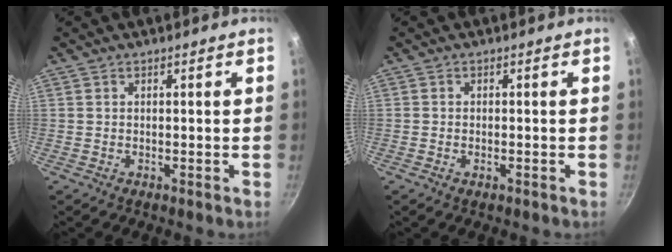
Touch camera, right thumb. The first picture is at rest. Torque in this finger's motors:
{"motor_torque": [-0.15, -0.06, -0.14, 0.00, -0.04]}